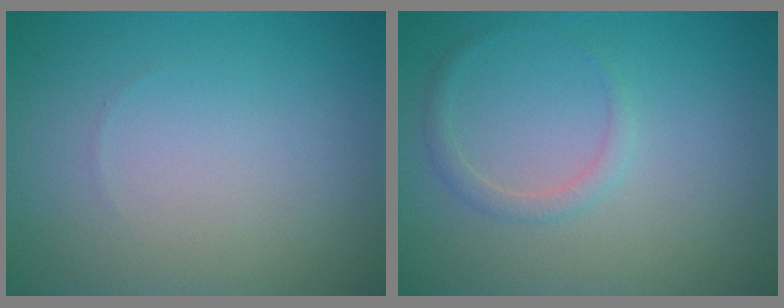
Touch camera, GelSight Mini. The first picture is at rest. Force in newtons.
{"total": 1.3, "press": 1.3, "slide": 0.1}